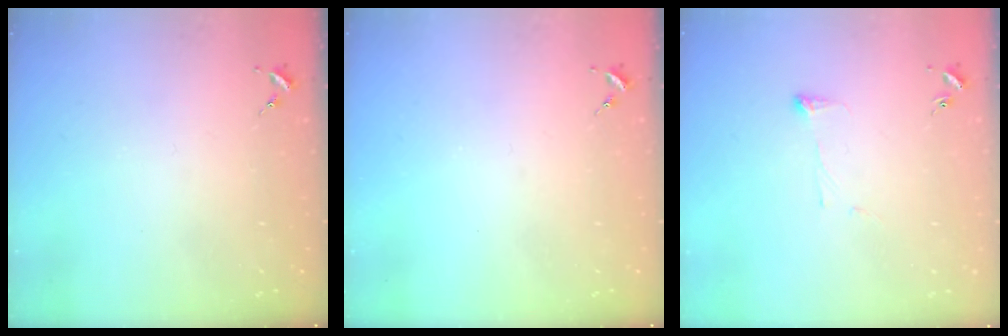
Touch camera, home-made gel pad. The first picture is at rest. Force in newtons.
{"total": 0.0}
{"total": 3.9, "press": 3.8, "slide": 0.9}